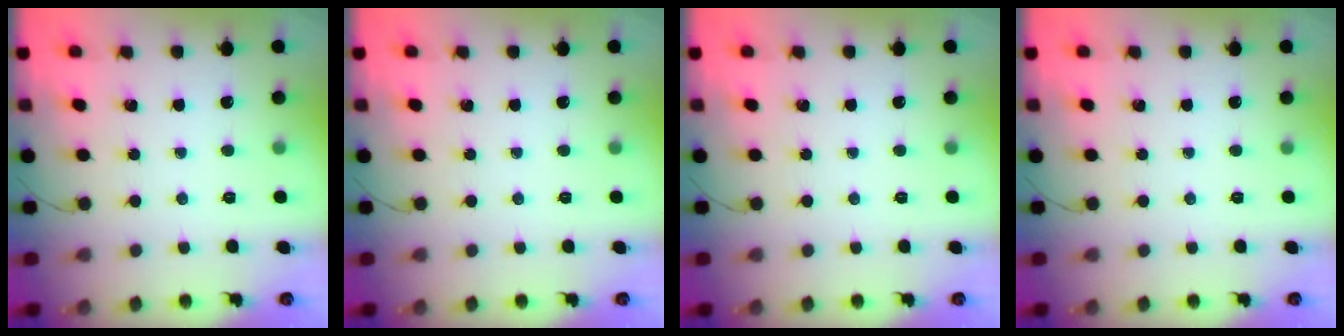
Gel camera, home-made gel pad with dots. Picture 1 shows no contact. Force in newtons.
{"total": 0.0}
{"total": 0.0}
{"total": 0.0}